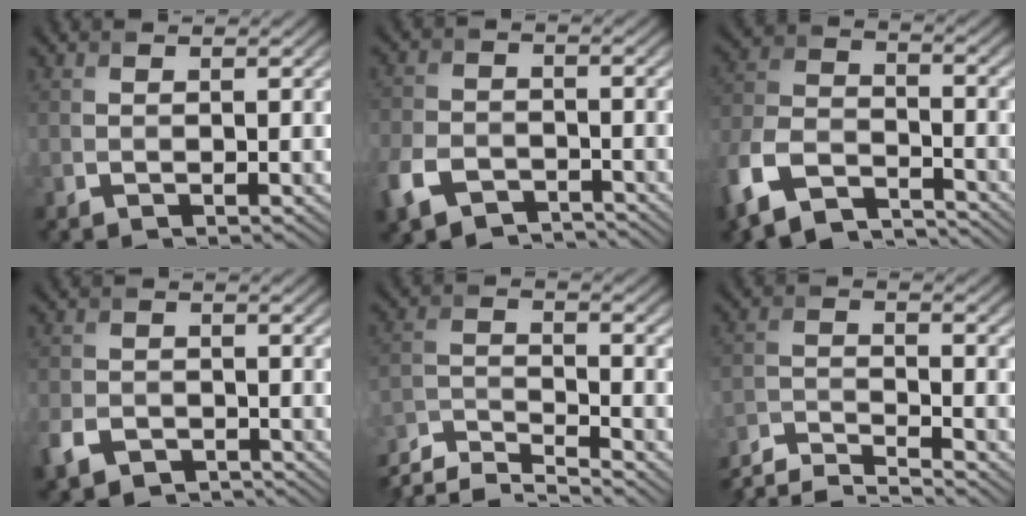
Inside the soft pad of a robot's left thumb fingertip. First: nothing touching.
{"total": 6.9, "force": [-4.5, 3.9, 3.5], "torque": [-0.085, -0.009, -0.096]}
{"total": 12.0, "force": [-8.2, 5.8, 6.5], "torque": [-0.158, -0.014, -0.159]}
{"total": 4.6, "force": [-3.1, 2.6, 2.1], "torque": [-0.048, -0.004, -0.064]}
{"total": 7.3, "force": [-5.8, 1.5, 4.0], "torque": [-0.093, -0.010, -0.118]}
{"total": 7.1, "force": [-6.2, 1.1, 3.3], "torque": [-0.072, -0.009, -0.122]}